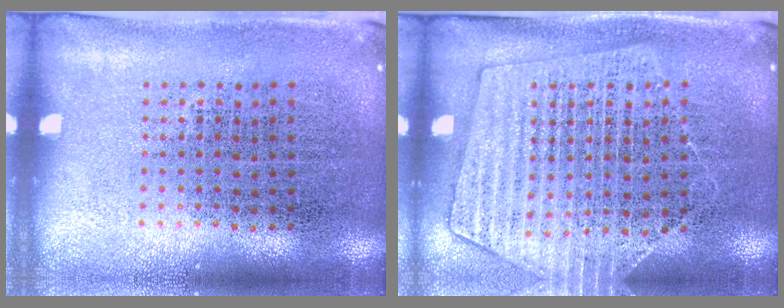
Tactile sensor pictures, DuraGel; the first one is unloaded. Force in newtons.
{"total": 1.5, "press": 1.5, "slide": 0.2}